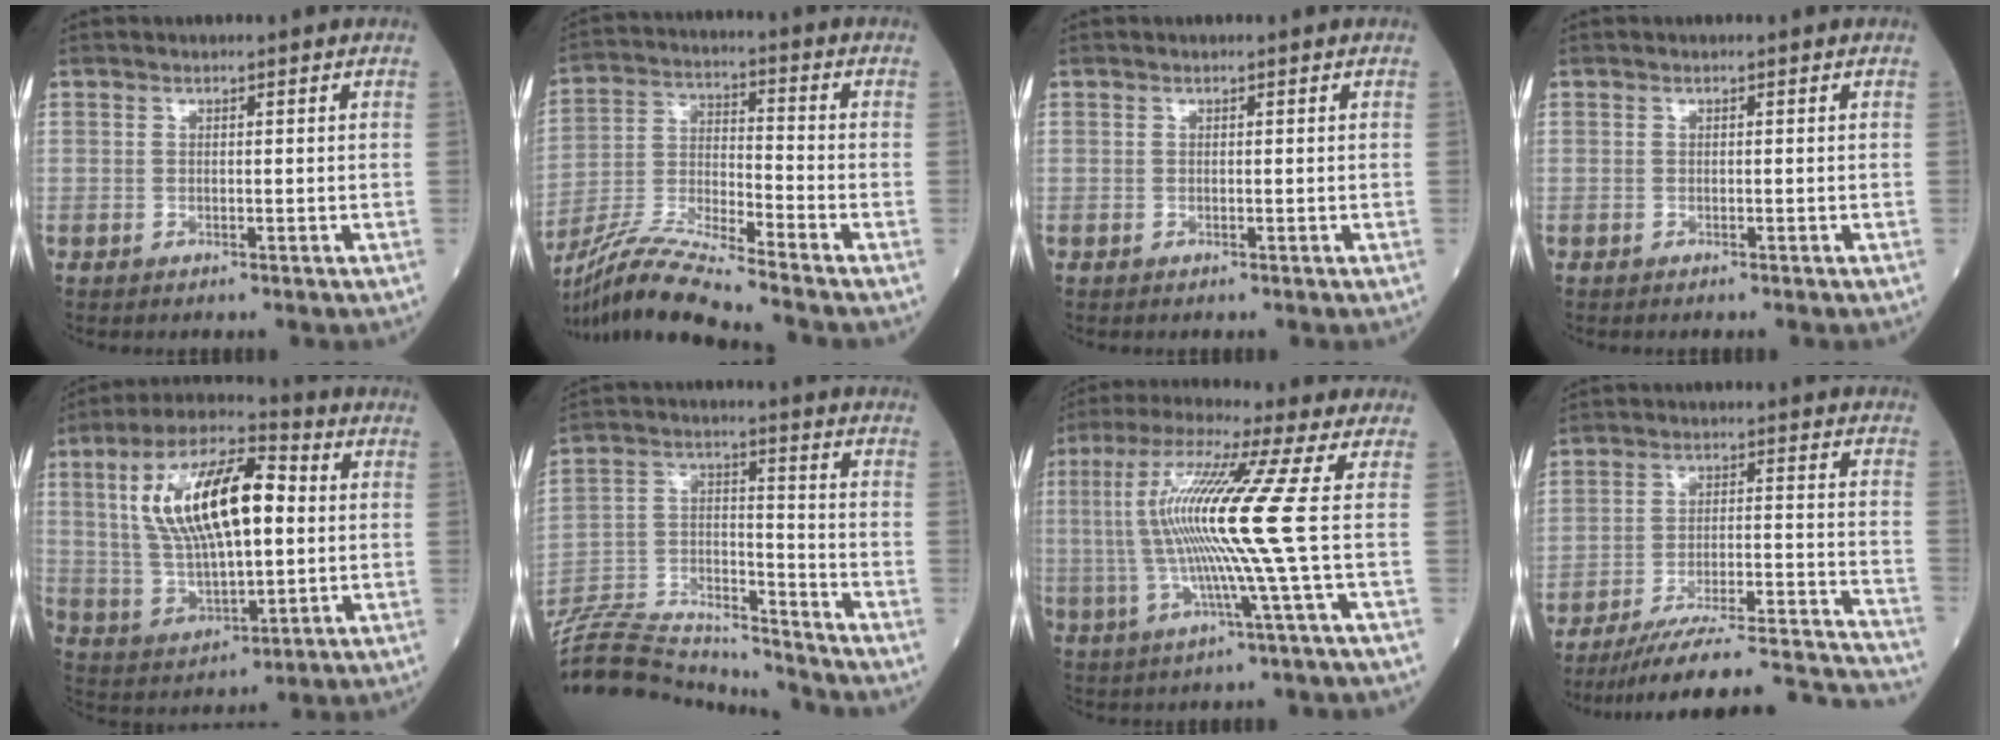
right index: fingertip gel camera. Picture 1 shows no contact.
{"total": 12.8, "force": [-11.6, -1.7, 5.3], "torque": [-0.107, -0.011, -0.218]}
{"total": 0.0}
{"total": 0.0}
{"total": 17.9, "force": [3.5, 6.2, 16.4], "torque": [-0.320, 0.027, 0.064]}
{"total": 21.5, "force": [-20.6, 3.5, 5.3], "torque": [-0.141, 0.013, -0.337]}
{"total": 14.5, "force": [0.6, -2.2, 14.3], "torque": [-0.288, 0.003, 0.006]}
{"total": 23.1, "force": [-21.9, 0.6, 7.4], "torque": [-0.059, 0.008, -0.306]}